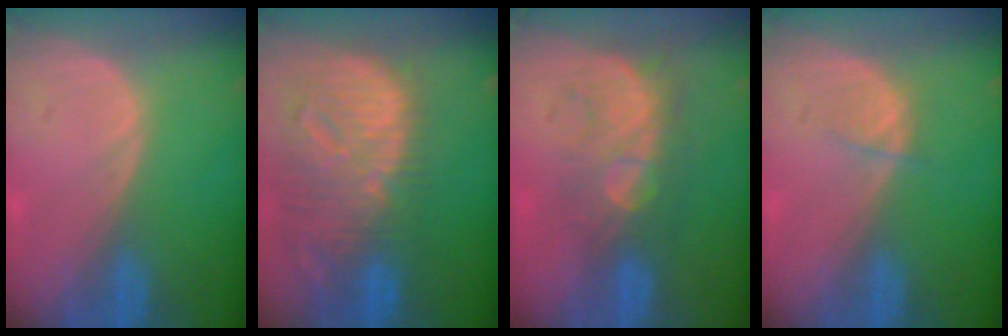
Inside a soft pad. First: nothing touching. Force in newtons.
{"total": 12.8, "press": 11.2, "slide": 6.3}
{"total": 8.8, "press": 7.6, "slide": 4.5}
{"total": 1.6, "press": 1.5, "slide": 0.2}